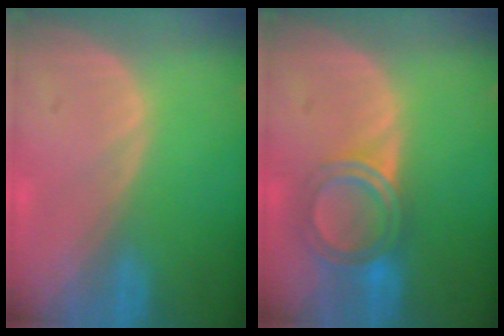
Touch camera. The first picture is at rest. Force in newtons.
{"total": 6.0, "press": 5.3, "slide": 2.8}